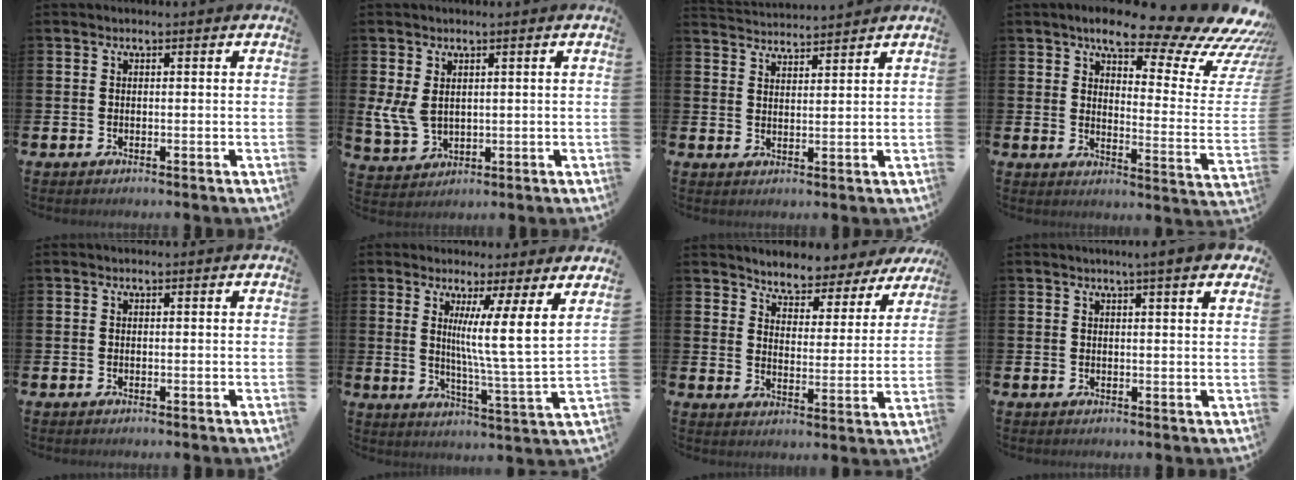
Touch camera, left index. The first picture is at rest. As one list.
[{"total": 4.0, "force": [1.6, 2.7, 2.5], "torque": [-0.056, -0.001, 0.027]}, {"total": 3.3, "force": [3.3, -0.1, -0.3], "torque": [0.002, -0.026, 0.059]}, {"total": 12.8, "force": [10.1, 3.7, 7.0], "torque": [-0.109, -0.080, 0.160]}, {"total": 0.0}, {"total": 7.3, "force": [4.8, -0.9, 5.4], "torque": [-0.081, -0.062, 0.070]}, {"total": 4.7, "force": [4.5, 1.0, -0.1], "torque": [-0.026, -0.040, 0.074]}, {"total": 3.3, "force": [2.7, 0.0, 2.0], "torque": [-0.023, -0.013, 0.042]}]